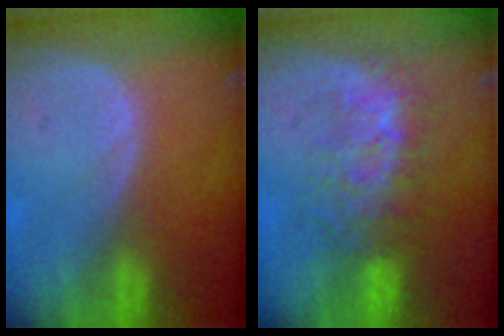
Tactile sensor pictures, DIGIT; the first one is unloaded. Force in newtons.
{"total": 7.7, "press": 7.3, "slide": 2.3}